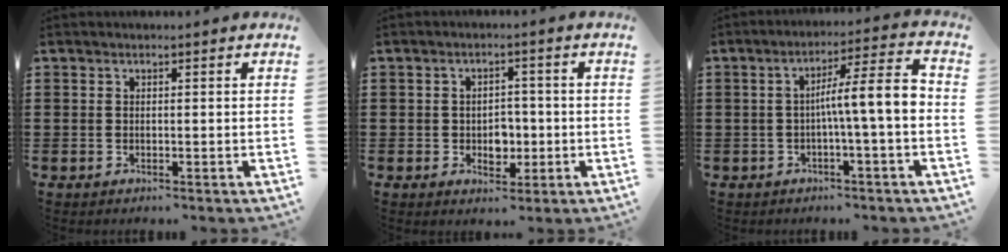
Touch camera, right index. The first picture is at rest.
{"total": 3.6, "force": [-0.7, 2.7, 2.2], "torque": [-0.032, -0.002, -0.019]}
{"total": 7.9, "force": [-0.7, 0.7, 7.8], "torque": [-0.133, -0.001, -0.017]}